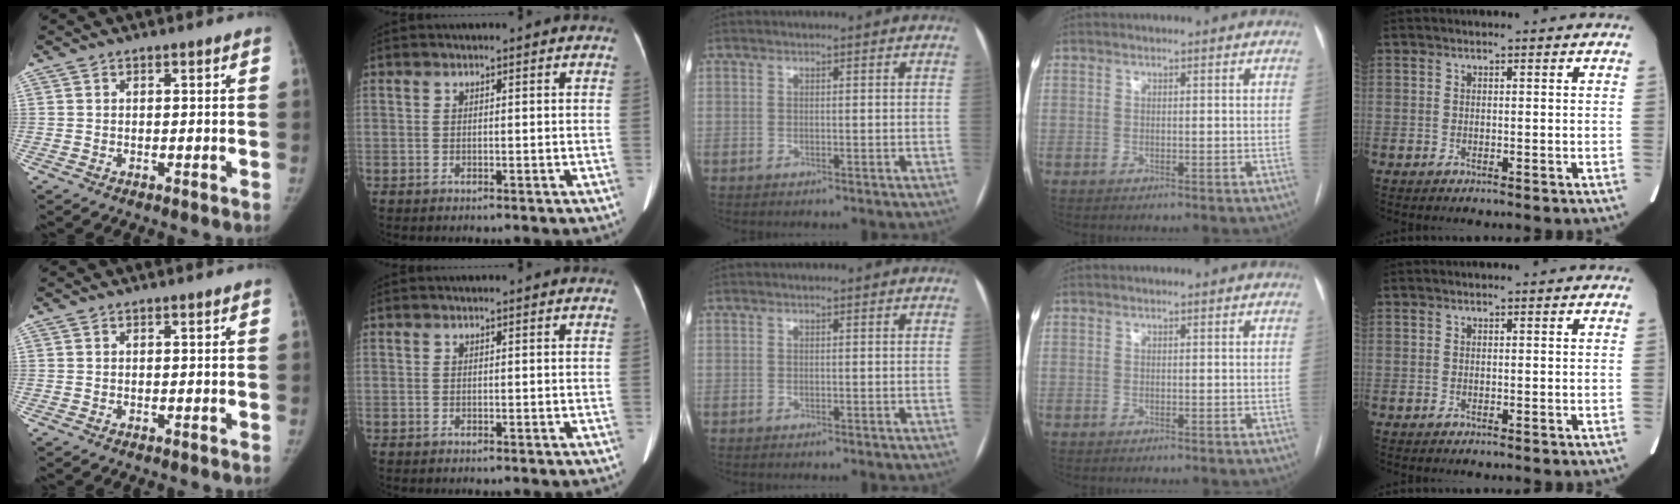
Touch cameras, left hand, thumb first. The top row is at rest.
{}